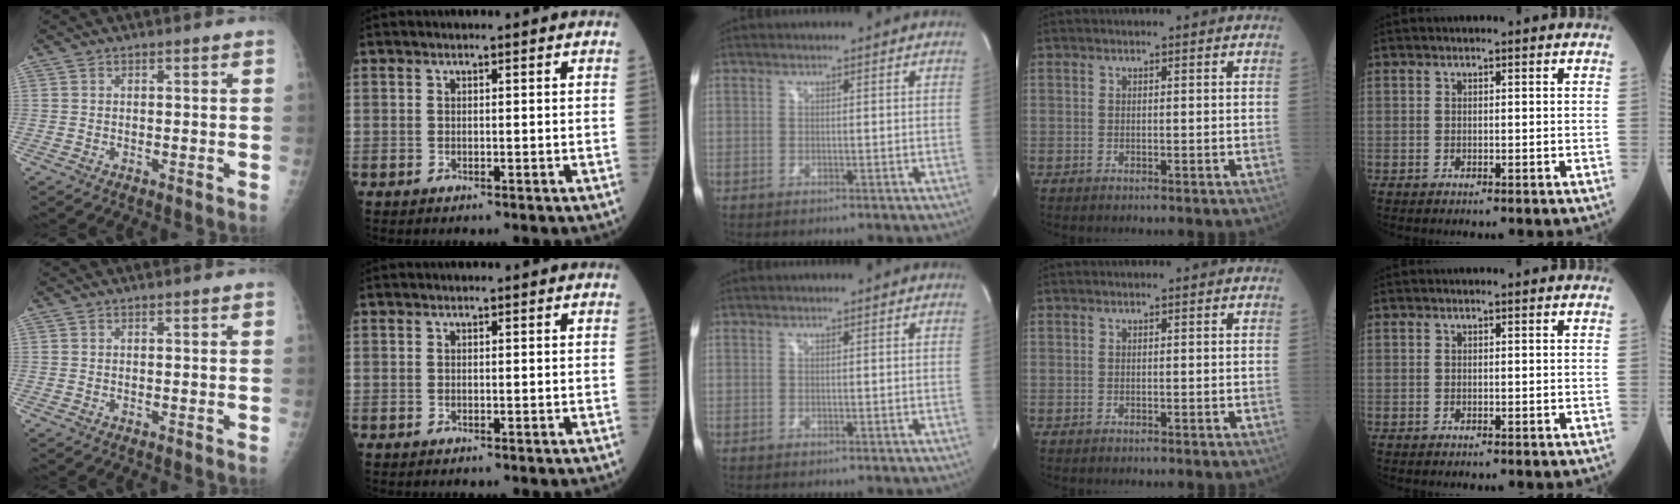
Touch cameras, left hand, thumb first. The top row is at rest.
{}